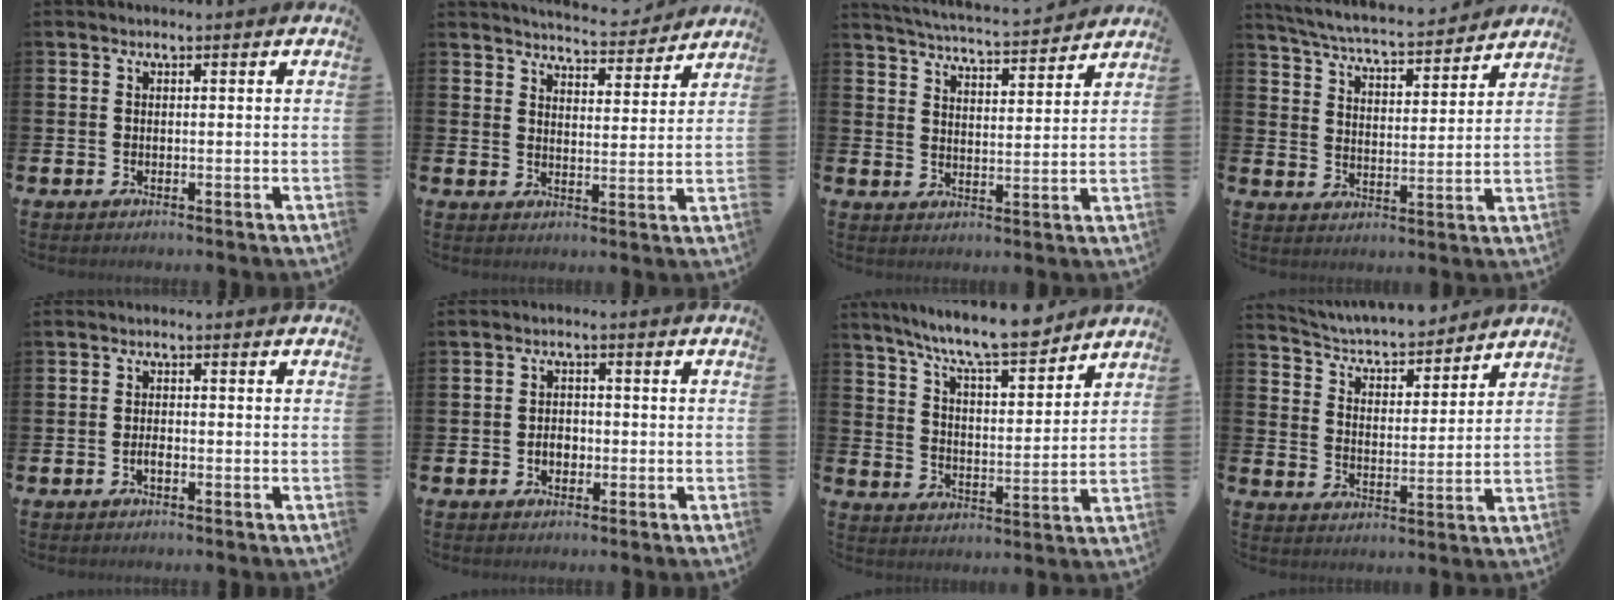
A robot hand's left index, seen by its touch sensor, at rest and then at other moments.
{"total": 5.6, "force": [5.6, 0.6, 0.4], "torque": [-0.012, -0.042, 0.097]}
{"total": 4.9, "force": [4.9, -0.1, 0.7], "torque": [-0.037, -0.039, 0.083]}
{"total": 5.7, "force": [5.5, 0.5, 1.3], "torque": [-0.056, -0.044, 0.094]}
{"total": 1.4, "force": [-0.7, 0.5, 1.1], "torque": [-0.021, 0.000, -0.013]}
{"total": 2.3, "force": [-0.7, 1.7, 1.4], "torque": [-0.020, 0.001, -0.018]}
{"total": 9.7, "force": [8.9, 0.8, 3.6], "torque": [-0.096, -0.050, 0.159]}
{"total": 5.1, "force": [4.8, 1.1, 0.9], "torque": [-0.049, -0.039, 0.080]}